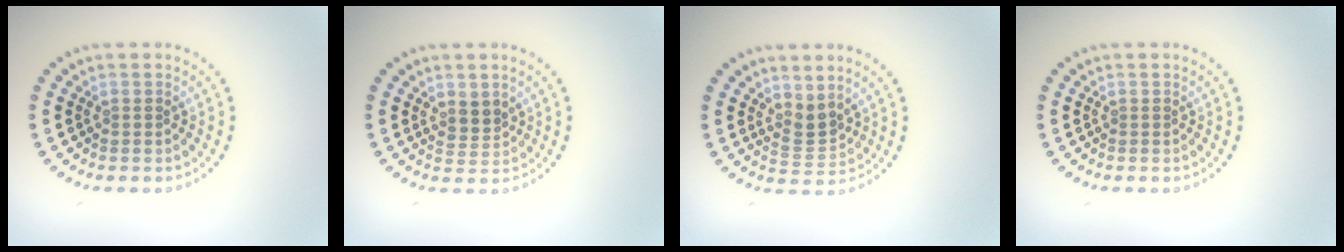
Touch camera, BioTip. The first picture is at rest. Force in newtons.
{"total": 1.9, "press": 1.5, "slide": 1.2}
{"total": 2.2, "press": 1.5, "slide": 1.6}
{"total": 0.0}